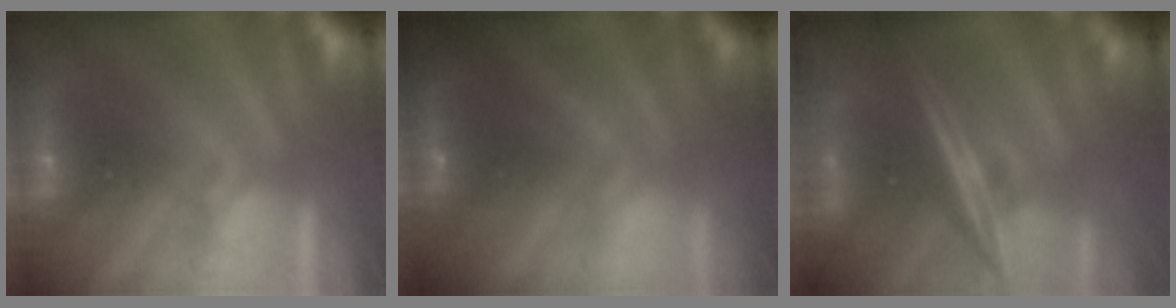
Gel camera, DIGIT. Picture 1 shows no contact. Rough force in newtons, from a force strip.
{"total": 6.9}
{"total": 7.6}